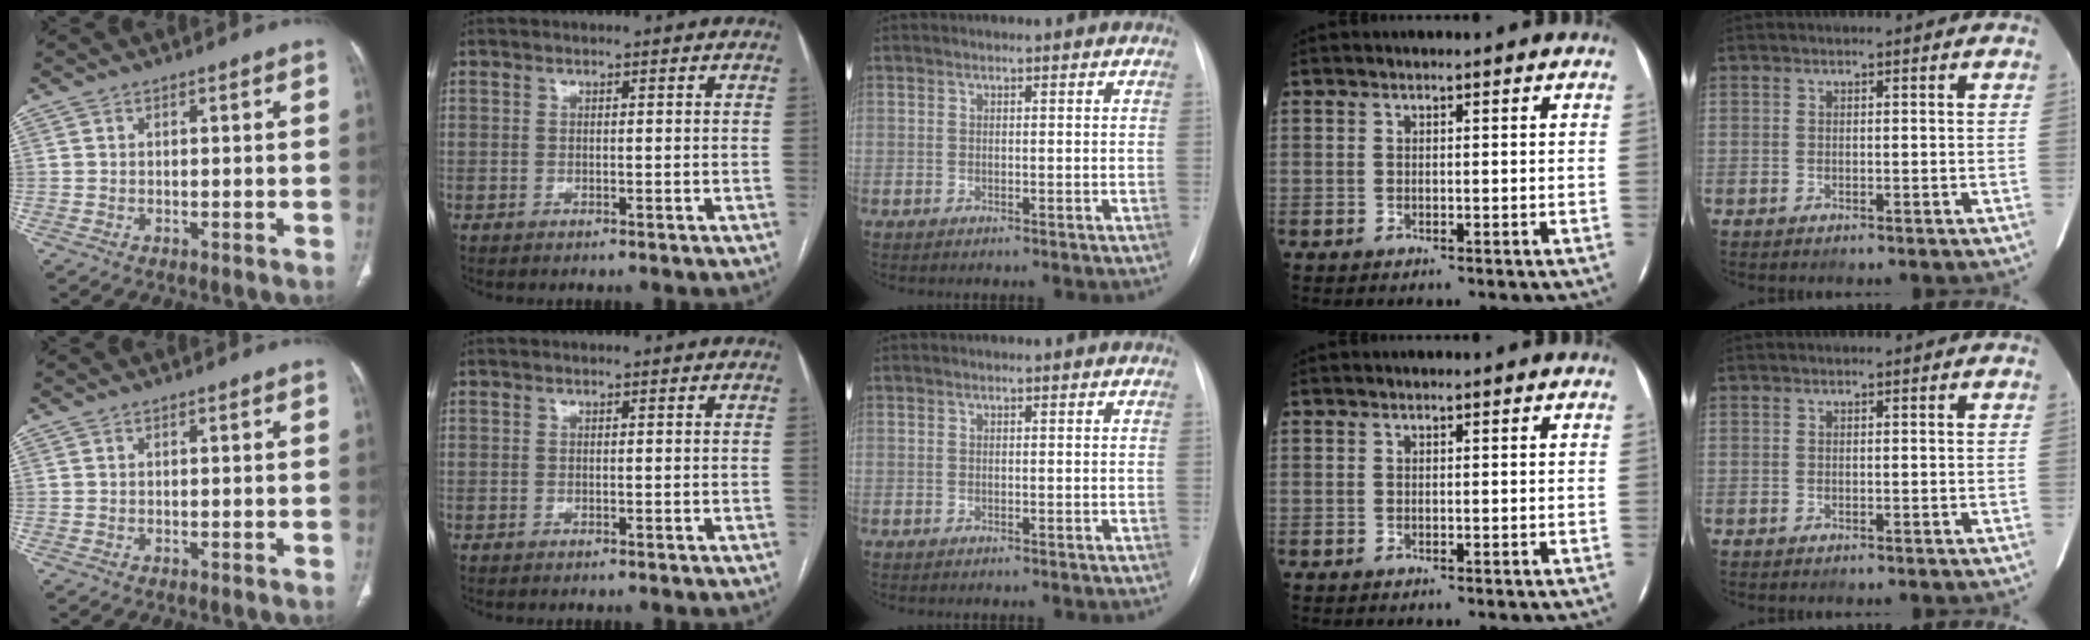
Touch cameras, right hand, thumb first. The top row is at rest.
{}